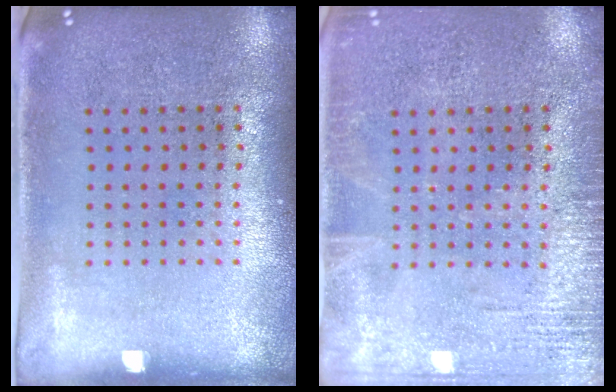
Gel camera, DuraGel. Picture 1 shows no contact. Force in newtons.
{"total": 2.6, "press": 2.5, "slide": 0.3}